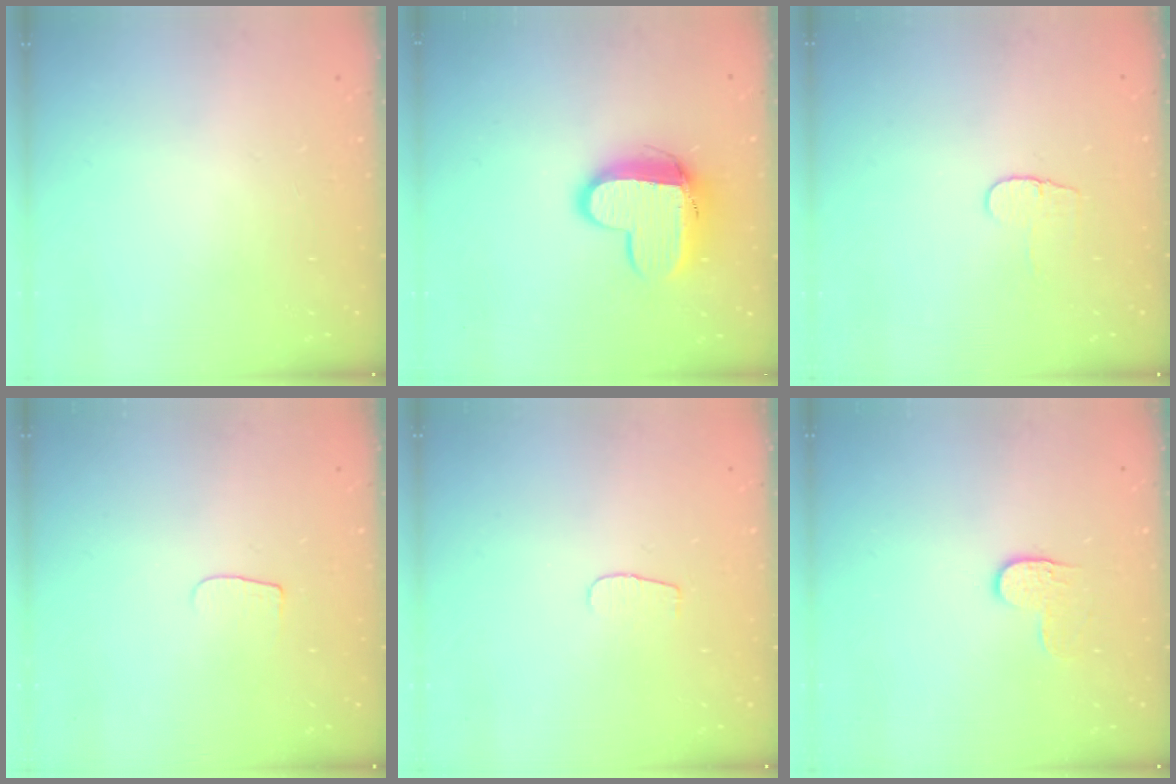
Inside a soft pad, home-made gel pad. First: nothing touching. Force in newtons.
{"total": 12.0, "press": 11.9, "slide": 1.2}
{"total": 4.8, "press": 4.8, "slide": 0.4}
{"total": 4.3, "press": 4.3, "slide": 0.5}
{"total": 3.8, "press": 3.7, "slide": 0.4}
{"total": 4.2, "press": 4.2, "slide": 0.5}